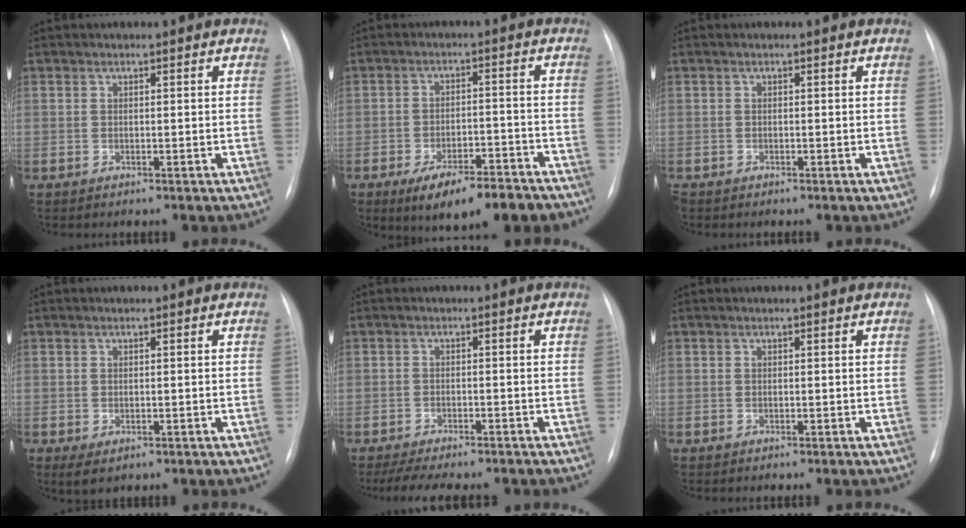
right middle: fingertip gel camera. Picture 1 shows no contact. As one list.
[{"total": 11.8, "force": [-8.6, 3.7, 7.2], "torque": [-0.097, 0.003, -0.127]}, {"total": 0.8, "force": [-0.6, 0.5, 0.2], "torque": [-0.004, 0.001, -0.010]}, {"total": 2.5, "force": [-0.9, 1.5, 1.7], "torque": [-0.028, -0.006, -0.001]}, {"total": 9.3, "force": [-7.9, 2.5, 4.3], "torque": [-0.061, -0.003, -0.112]}, {"total": 0.0}]